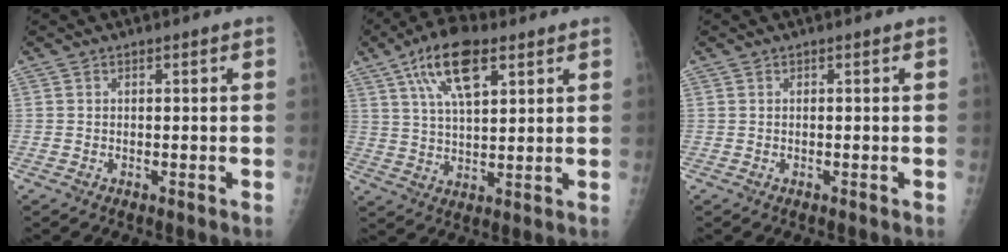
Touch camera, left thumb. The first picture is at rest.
{"total": 12.5, "force": [6.1, 5.2, 9.6], "torque": [-0.161, -0.009, 0.108]}
{"total": 0.0}